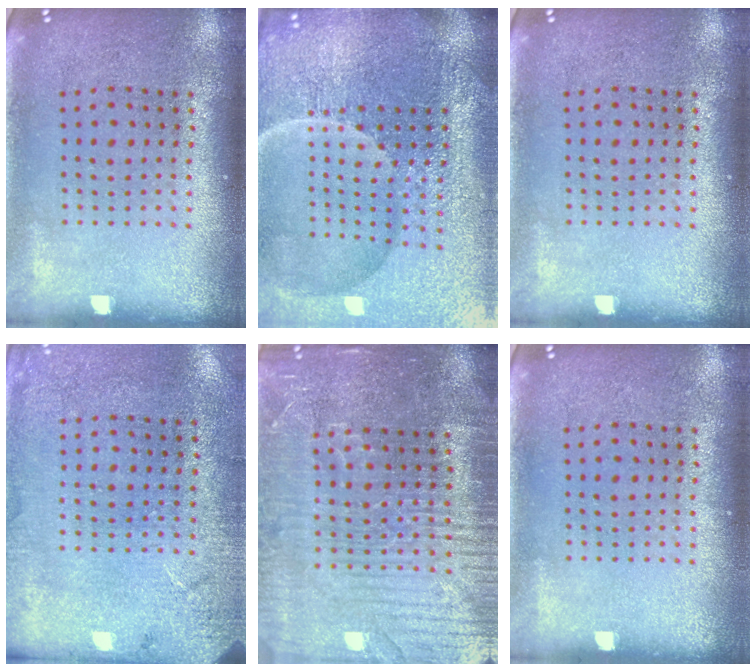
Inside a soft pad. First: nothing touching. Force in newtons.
{"total": 5.6, "press": 5.3, "slide": 1.9}
{"total": 0.0}
{"total": 2.6, "press": 2.4, "slide": 0.9}
{"total": 4.7, "press": 4.4, "slide": 1.7}
{"total": 0.0}